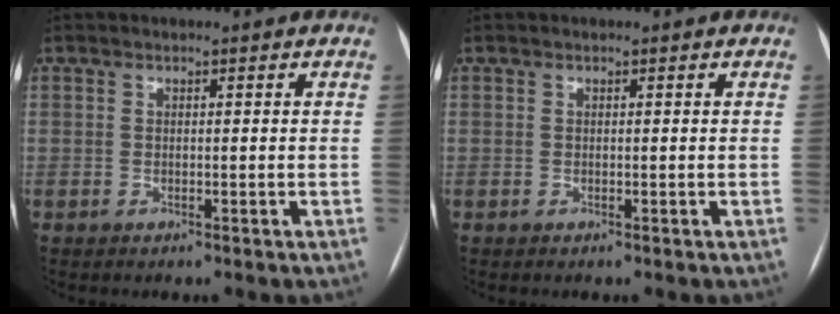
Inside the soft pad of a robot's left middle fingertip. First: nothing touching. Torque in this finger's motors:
{"motor_torque": [0.11, 0.13, 0.03, 0.01]}